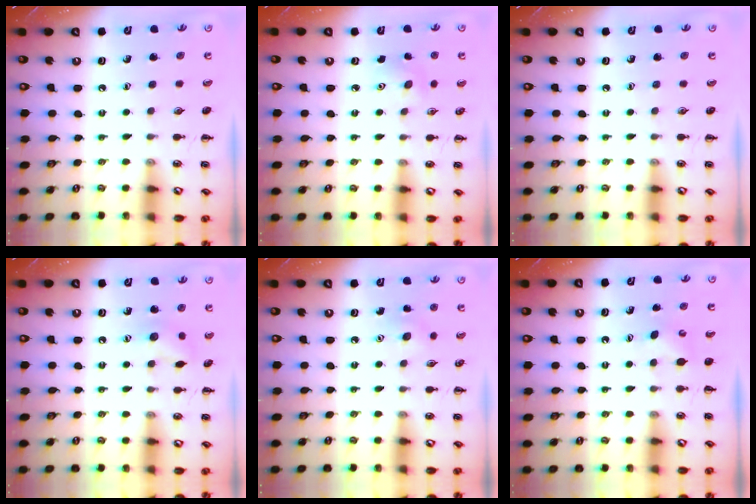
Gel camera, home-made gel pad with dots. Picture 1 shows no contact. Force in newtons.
{"total": 5.5, "press": 5.2, "slide": 1.7}
{"total": 0.0}
{"total": 7.3, "press": 7.2, "slide": 1.1}
{"total": 5.5, "press": 5.2, "slide": 1.6}
{"total": 2.9, "press": 2.9, "slide": 0.6}